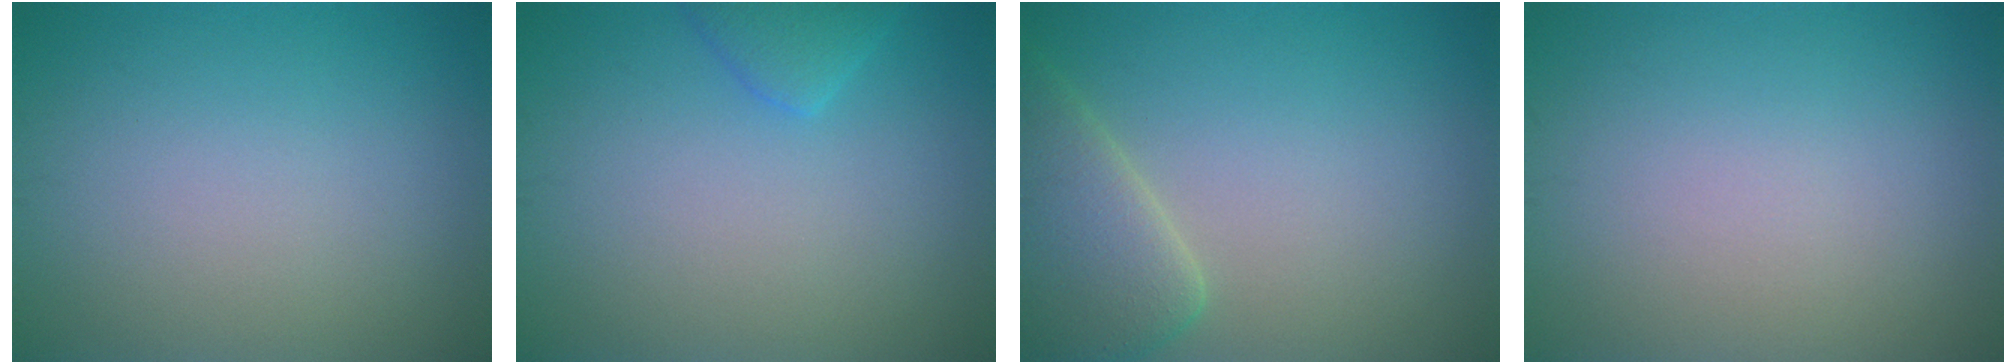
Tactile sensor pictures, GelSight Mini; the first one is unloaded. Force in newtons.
{"total": 1.8, "press": 1.8, "slide": 0.1}
{"total": 5.1, "press": 5.1, "slide": 0.4}
{"total": 0.0}